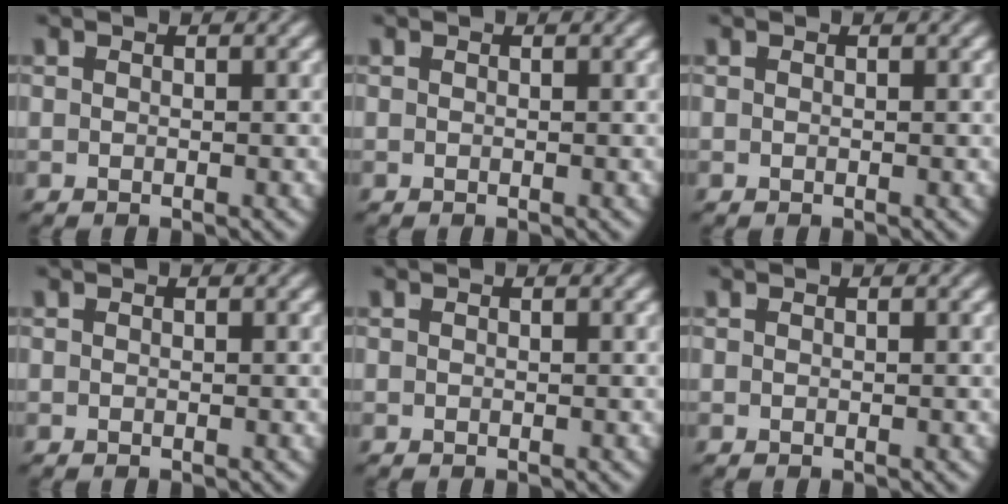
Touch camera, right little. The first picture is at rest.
{"total": 0.0}
{"total": 0.0}
{"total": 0.0}
{"total": 0.0}
{"total": 0.0}